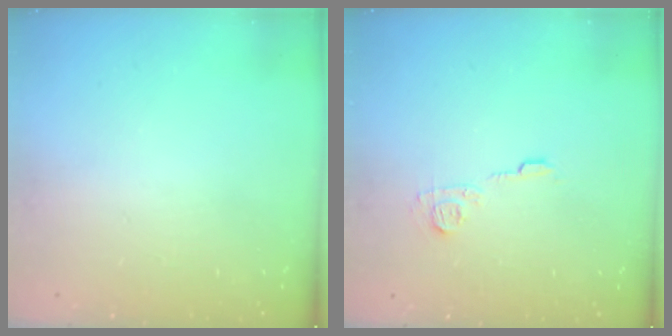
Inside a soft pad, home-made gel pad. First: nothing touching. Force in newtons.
{"total": 7.0, "press": 7.0, "slide": 0.6}